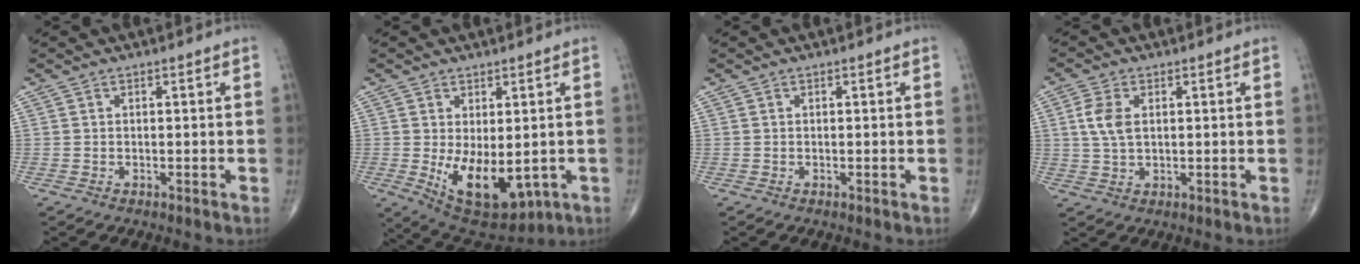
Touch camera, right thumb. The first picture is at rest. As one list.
[{"total": 12.6, "force": [-2.0, 6.6, 10.5], "torque": [-0.149, -0.017, -0.004]}, {"total": 0.0}, {"total": 5.1, "force": [1.1, 3.0, 4.1], "torque": [-0.088, -0.001, 0.020]}]